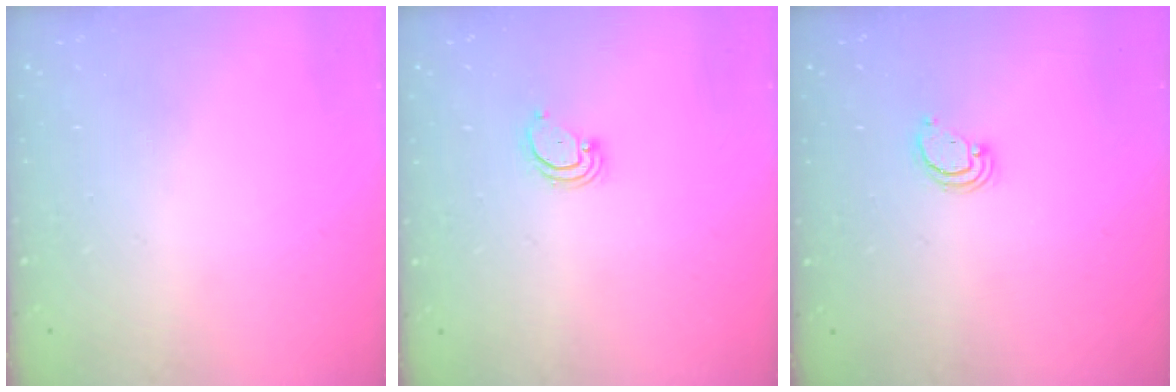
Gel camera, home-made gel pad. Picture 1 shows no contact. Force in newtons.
{"total": 2.3, "press": 2.3, "slide": 0.2}
{"total": 2.6, "press": 2.6, "slide": 0.2}